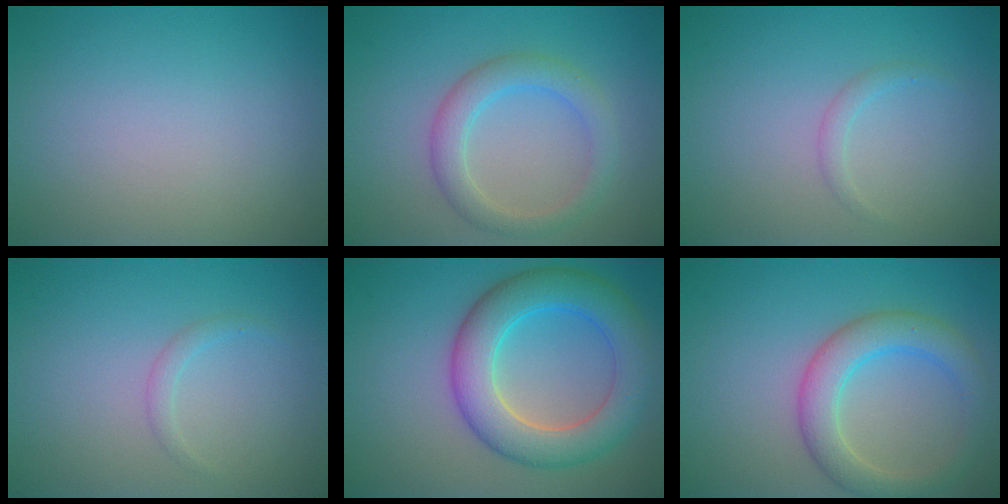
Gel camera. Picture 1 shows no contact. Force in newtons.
{"total": 3.3, "press": 3.3, "slide": 0.1}
{"total": 1.0, "press": 1.0, "slide": 0.0}
{"total": 1.0, "press": 1.0, "slide": 0.0}
{"total": 7.4, "press": 7.4, "slide": 0.5}
{"total": 4.6, "press": 4.6, "slide": 0.2}